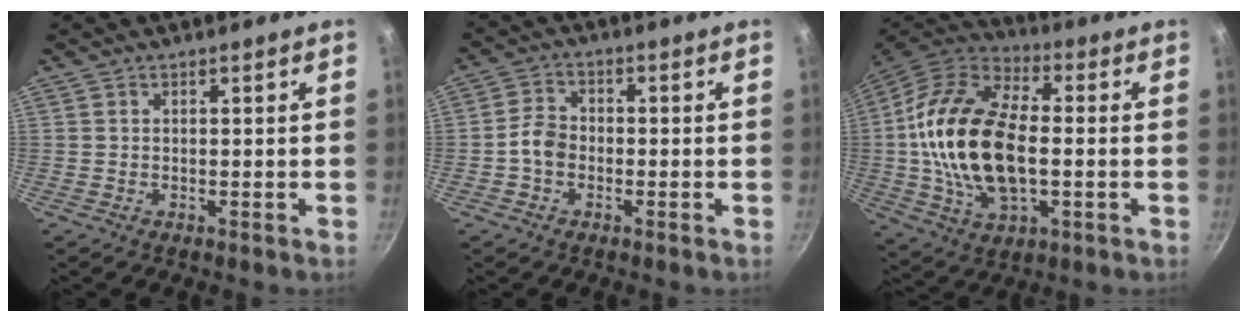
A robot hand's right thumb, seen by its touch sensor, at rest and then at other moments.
{"total": 3.3, "force": [-1.1, 2.4, 1.9], "torque": [-0.031, 0.019, -0.027]}
{"total": 22.7, "force": [-0.6, 12.6, 18.8], "torque": [-0.356, 0.024, -0.016]}